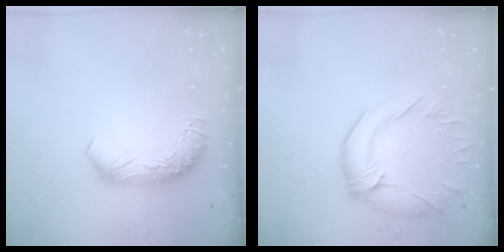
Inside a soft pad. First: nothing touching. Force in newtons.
{"total": 5.4, "press": 4.9, "slide": 2.2}